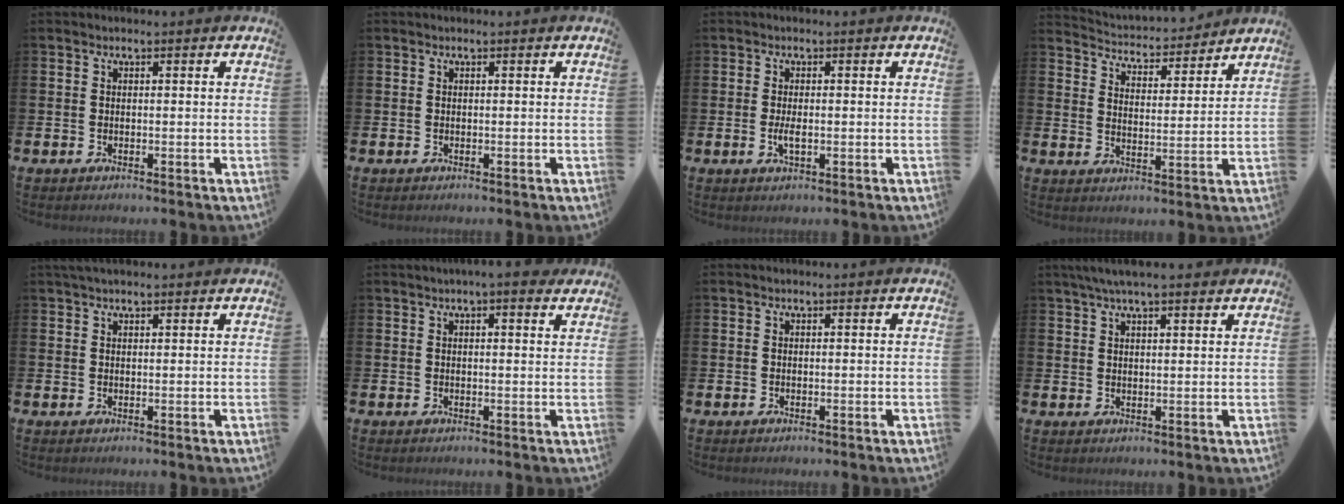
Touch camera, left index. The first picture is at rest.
{"total": 0.0}
{"total": 2.1, "force": [-0.2, 0.8, 1.9], "torque": [-0.029, -0.002, -0.006]}
{"total": 4.1, "force": [4.1, 0.8, -0.1], "torque": [-0.021, -0.036, 0.066]}
{"total": 2.0, "force": [1.8, 0.4, 0.8], "torque": [-0.004, -0.001, 0.029]}
{"total": 2.6, "force": [2.3, 0.0, 1.2], "torque": [-0.014, -0.012, 0.038]}
{"total": 0.0}
{"total": 5.4, "force": [5.0, 0.6, 1.8], "torque": [-0.042, -0.014, 0.090]}